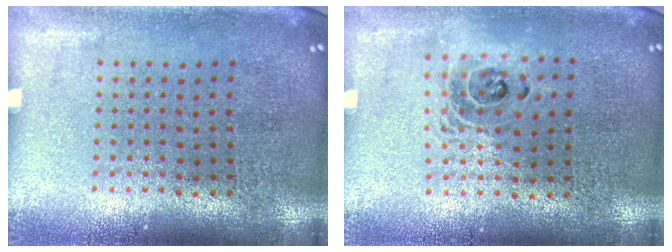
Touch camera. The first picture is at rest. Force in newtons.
{"total": 1.5, "press": 1.3, "slide": 0.7}